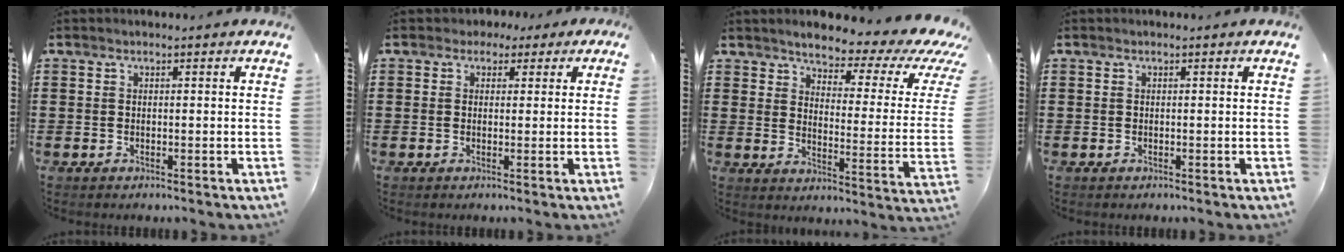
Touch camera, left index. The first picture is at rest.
{"total": 1.9, "force": [0.6, 1.6, 0.6], "torque": [-0.018, 0.012, 0.010]}
{"total": 4.0, "force": [3.4, 1.0, 1.9], "torque": [-0.051, -0.027, 0.049]}
{"total": 0.0}